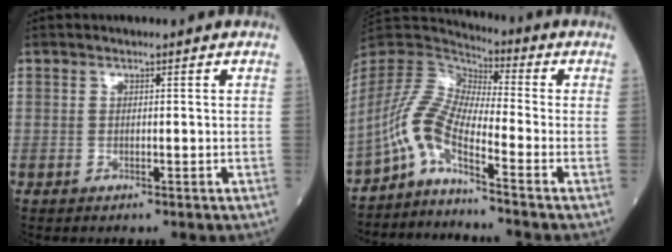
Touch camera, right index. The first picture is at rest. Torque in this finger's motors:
{"motor_torque": [1.11, -1.03, 0.58, 0.17]}